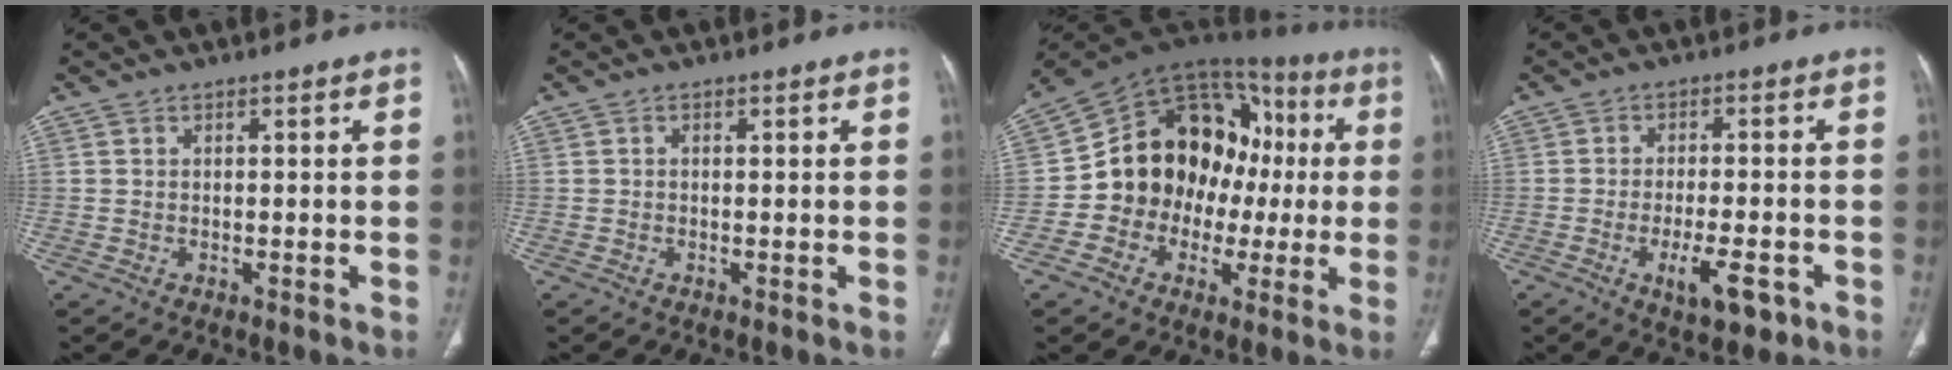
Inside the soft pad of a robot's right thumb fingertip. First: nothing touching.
{"total": 0.0}
{"total": 20.1, "force": [-1.0, 15.7, 12.5], "torque": [-0.136, 0.066, -0.012]}
{"total": 7.6, "force": [-3.3, 2.8, 6.2], "torque": [-0.097, 0.008, -0.043]}